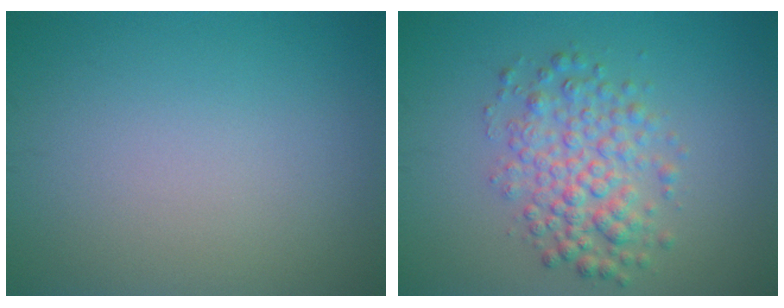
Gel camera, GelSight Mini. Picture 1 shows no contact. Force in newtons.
{"total": 4.3, "press": 4.3, "slide": 0.1}